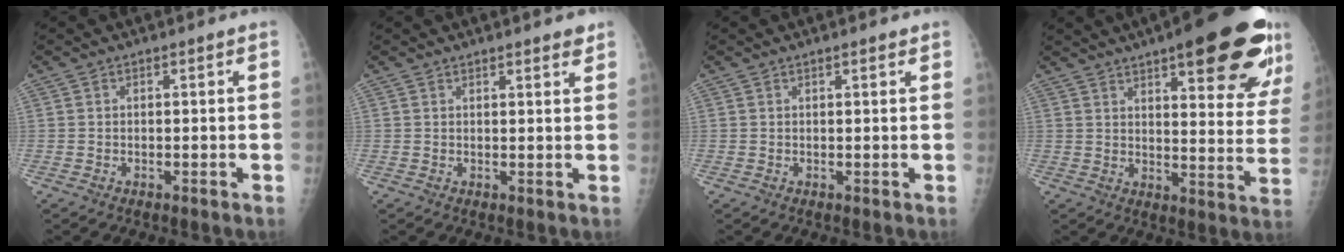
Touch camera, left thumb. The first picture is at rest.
{"total": 2.8, "force": [2.4, 0.6, 1.4], "torque": [-0.004, -0.008, 0.029]}
{"total": 1.2, "force": [0.9, 0.3, 0.8], "torque": [-0.010, -0.002, 0.012]}
{"total": 25.1, "force": [14.8, 6.9, 19.1], "torque": [-0.218, -0.041, 0.189]}